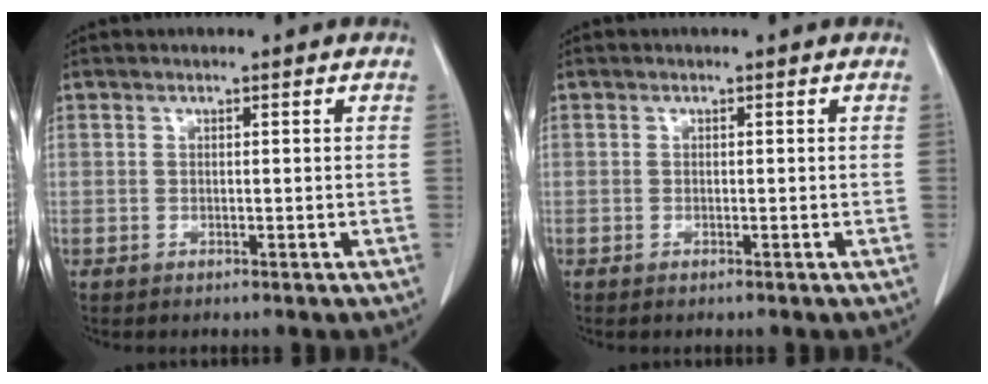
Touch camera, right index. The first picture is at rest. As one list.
[{"total": 0.0}]